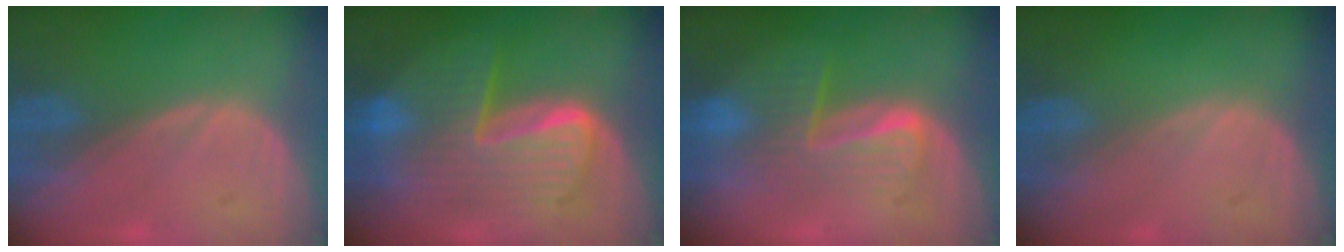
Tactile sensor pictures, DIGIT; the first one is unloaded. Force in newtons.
{"total": 10.1, "press": 10.1, "slide": 1.0}
{"total": 6.3, "press": 6.1, "slide": 1.5}
{"total": 0.0}